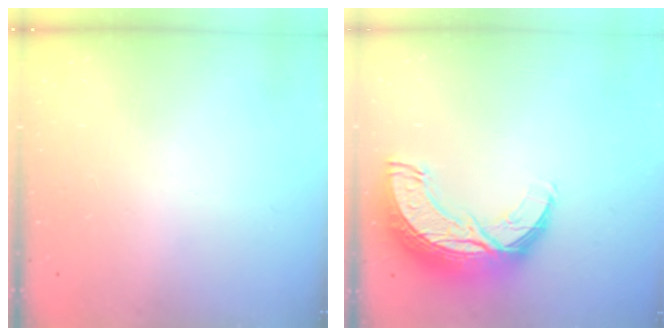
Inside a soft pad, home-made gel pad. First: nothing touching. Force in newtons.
{"total": 15.0, "press": 14.9, "slide": 1.0}